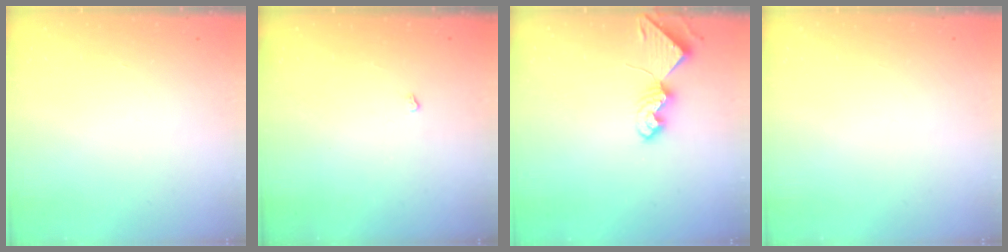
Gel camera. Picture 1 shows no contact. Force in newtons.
{"total": 3.2, "press": 3.2, "slide": 0.4}
{"total": 7.9, "press": 7.9, "slide": 0.5}
{"total": 0.0}